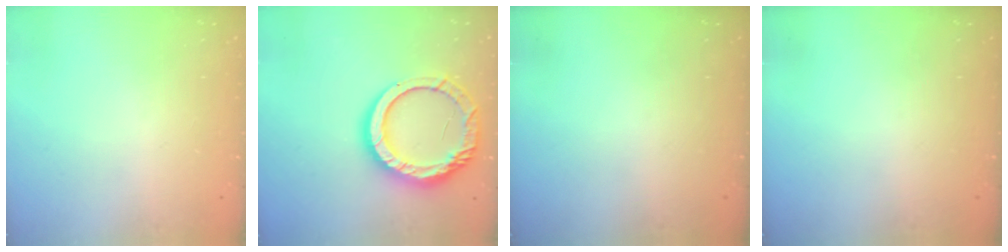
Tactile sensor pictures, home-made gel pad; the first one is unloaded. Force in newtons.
{"total": 16.9, "press": 16.8, "slide": 1.2}
{"total": 0.0}
{"total": 0.0}